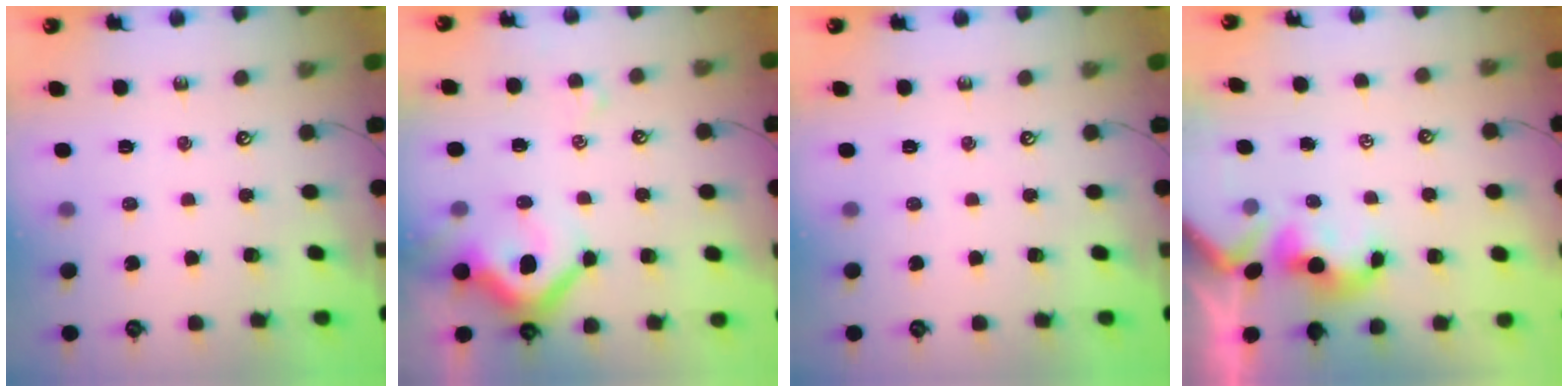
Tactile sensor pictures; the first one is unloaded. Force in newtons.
{"total": 9.2, "press": 9.0, "slide": 1.4}
{"total": 0.0}
{"total": 0.9, "press": 0.5, "slide": 0.7}